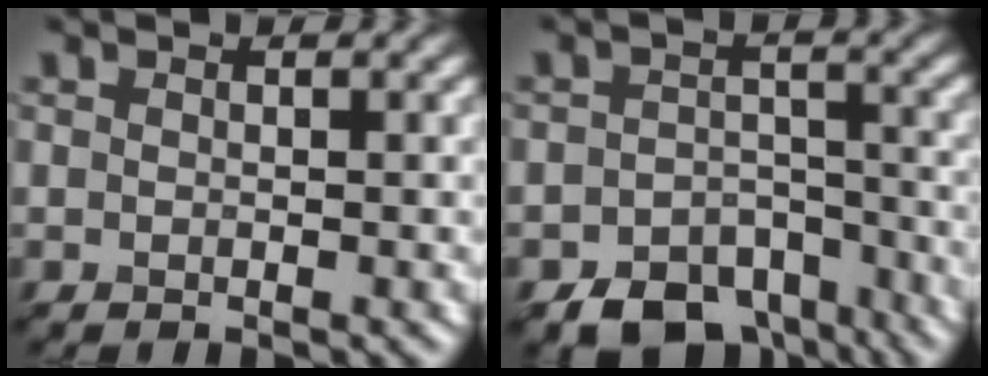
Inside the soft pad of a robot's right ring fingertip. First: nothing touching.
{"total": 7.4, "force": [-5.3, 4.3, 2.8], "torque": [-0.032, -0.014, -0.080]}